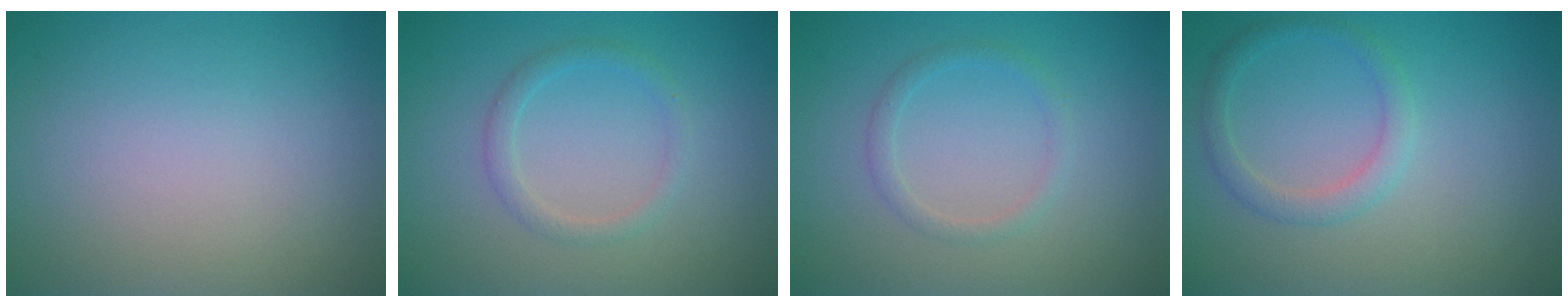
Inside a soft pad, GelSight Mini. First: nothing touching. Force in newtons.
{"total": 1.6, "press": 1.6, "slide": 0.0}
{"total": 1.3, "press": 1.3, "slide": 0.1}
{"total": 2.0, "press": 2.0, "slide": 0.1}